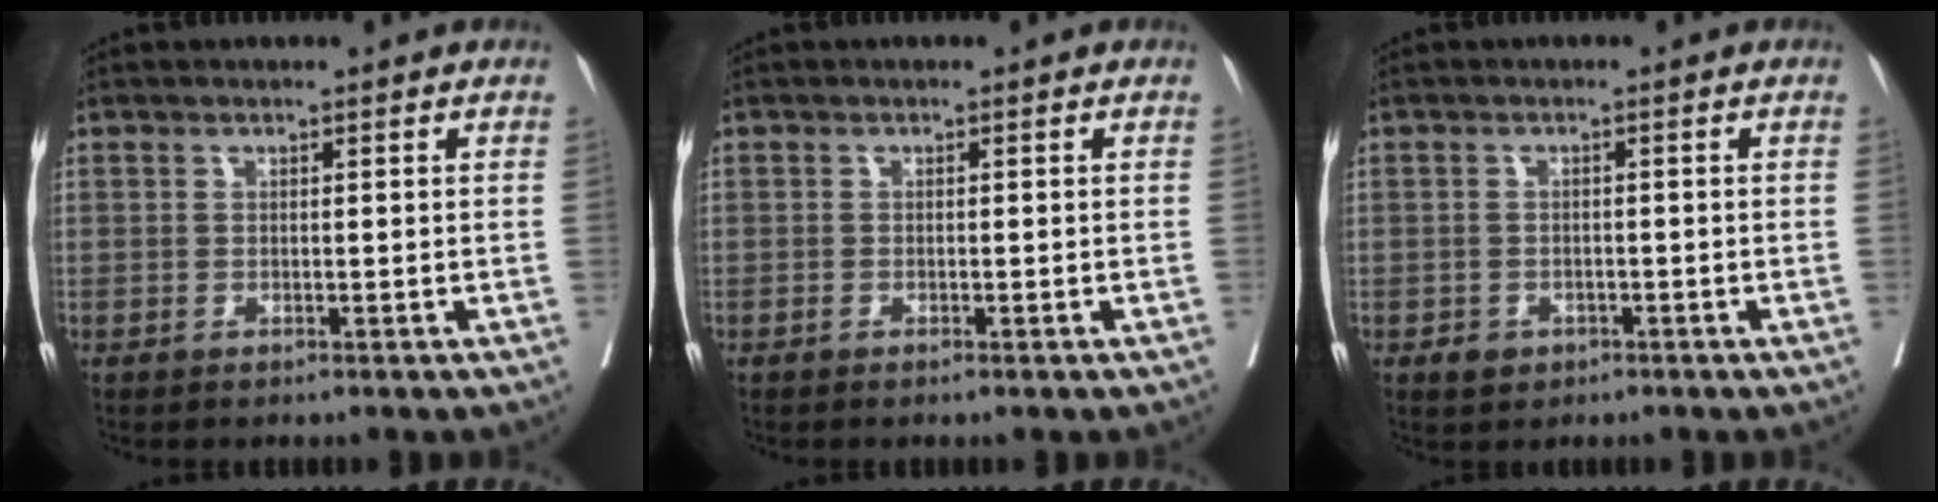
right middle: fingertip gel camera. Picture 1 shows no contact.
{"total": 0.7, "force": [-0.5, 0.1, 0.5], "torque": [-0.010, -0.001, -0.007]}
{"total": 2.2, "force": [-1.2, 1.7, 0.7], "torque": [-0.009, 0.004, -0.013]}